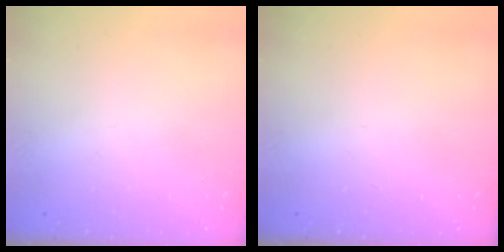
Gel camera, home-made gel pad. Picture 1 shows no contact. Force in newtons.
{"total": 0.0}